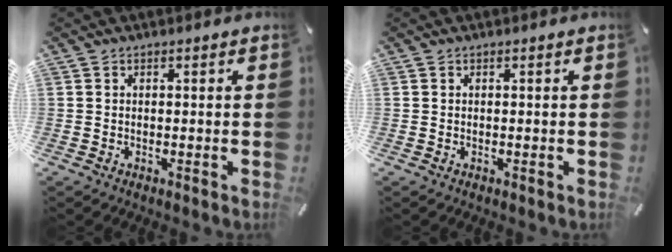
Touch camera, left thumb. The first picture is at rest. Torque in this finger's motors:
{"motor_torque": [0.00, 0.00, 0.00, 0.00, 0.00]}